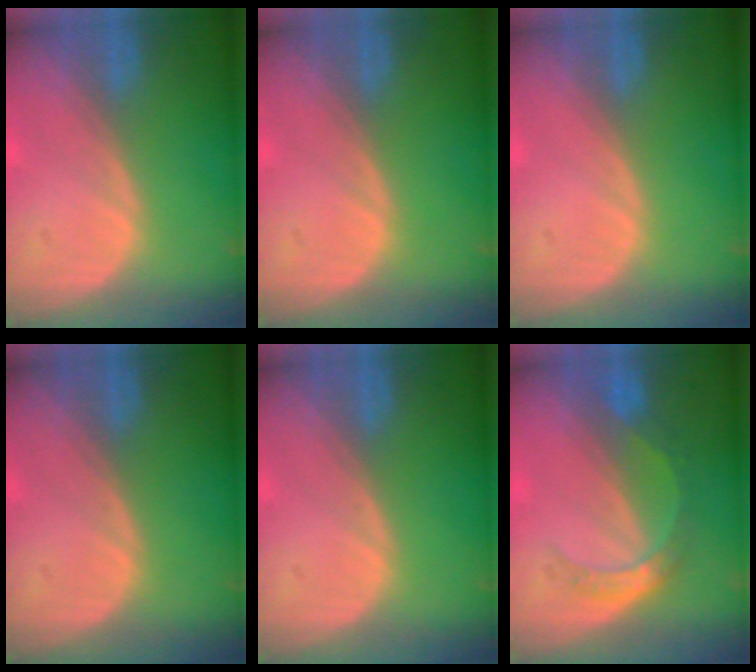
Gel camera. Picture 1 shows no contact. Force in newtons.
{"total": 0.0}
{"total": 0.0}
{"total": 0.0}
{"total": 0.0}
{"total": 5.1, "press": 4.6, "slide": 2.2}